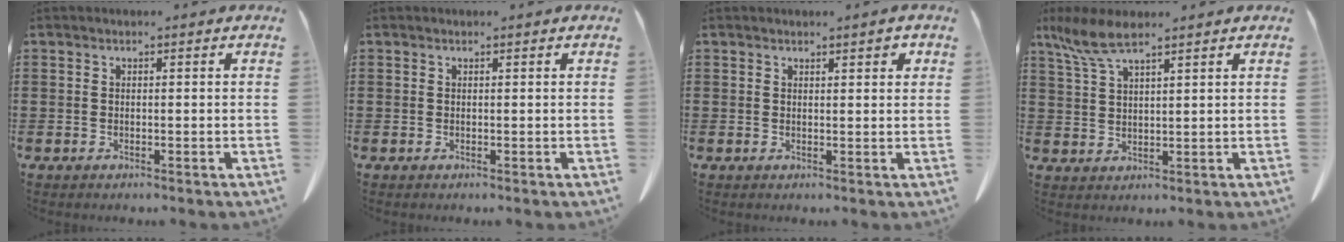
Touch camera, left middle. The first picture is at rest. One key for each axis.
{"total": 0.0}
{"total": 1.3, "fx": 1.1, "fy": 0.2, "fz": 0.7, "tx": -0.014, "ty": 0.001, "tz": 0.021}
{"total": 6.0, "fx": 4.2, "fy": 1.2, "fz": 4.1, "tx": -0.097, "ty": -0.006, "tz": 0.074}